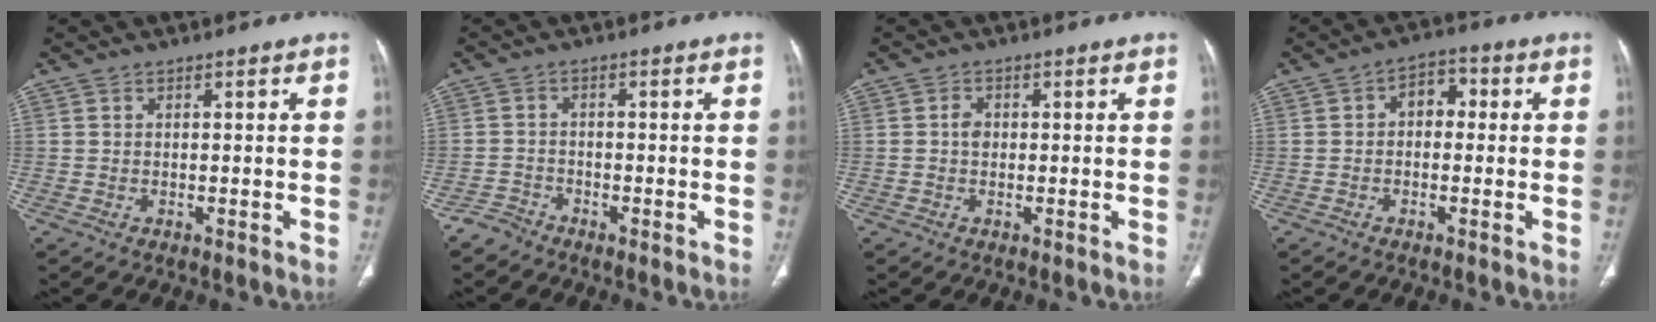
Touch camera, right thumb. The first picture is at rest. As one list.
[{"total": 2.4, "force": [-2.1, 1.0, -0.3], "torque": [0.009, 0.004, -0.046]}, {"total": 2.1, "force": [0.1, 1.6, 1.4], "torque": [-0.022, 0.006, 0.001]}, {"total": 5.1, "force": [0.3, 3.5, 3.6], "torque": [-0.037, 0.019, -0.006]}]